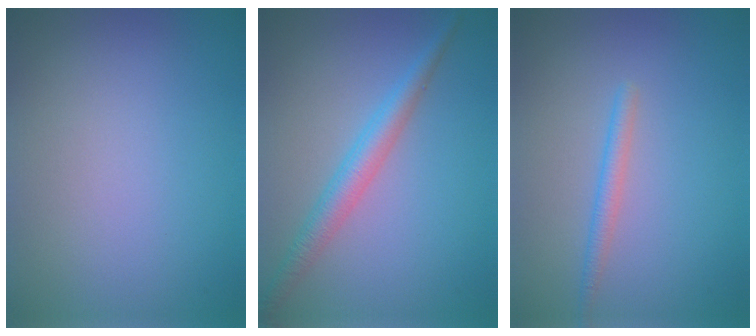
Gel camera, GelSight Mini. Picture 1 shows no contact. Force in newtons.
{"total": 2.9, "press": 2.9, "slide": 0.1}
{"total": 1.5, "press": 1.5, "slide": 0.1}